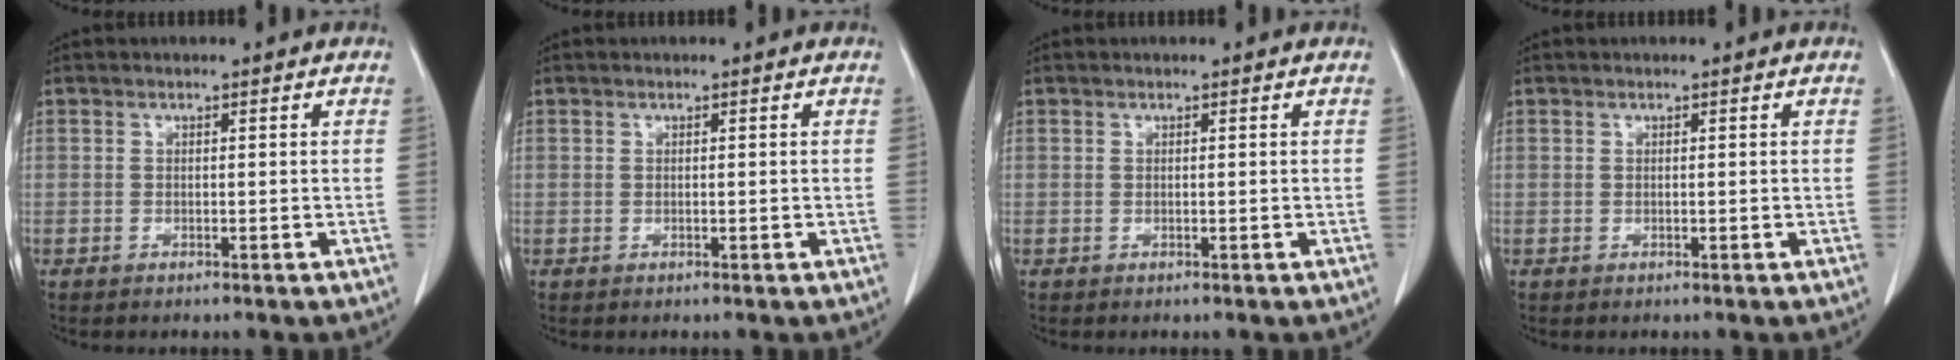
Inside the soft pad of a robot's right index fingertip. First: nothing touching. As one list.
[{"total": 0.0}, {"total": 0.0}, {"total": 0.0}]